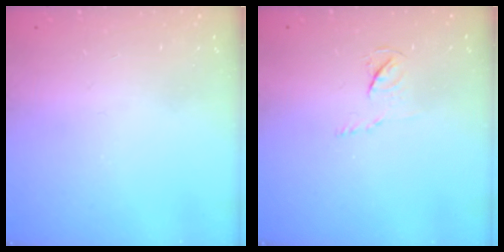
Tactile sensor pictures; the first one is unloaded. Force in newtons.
{"total": 3.9, "press": 3.8, "slide": 0.4}